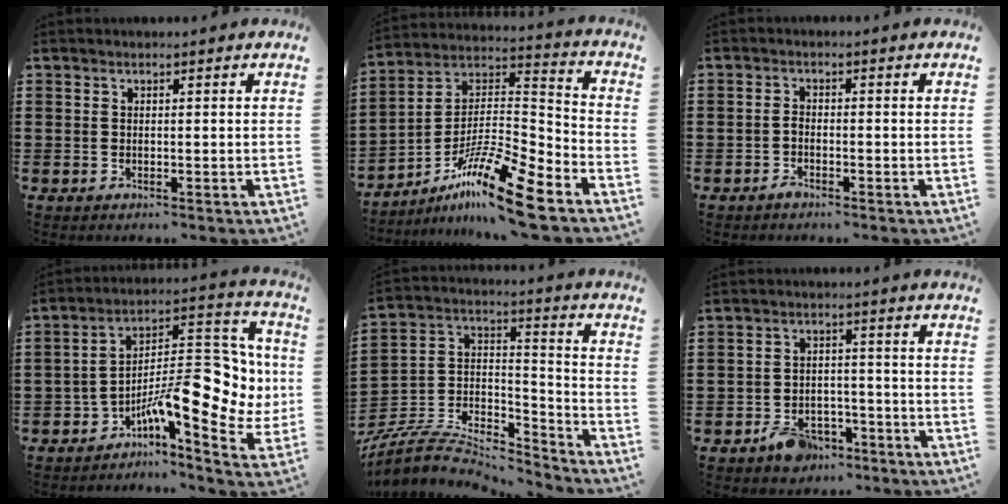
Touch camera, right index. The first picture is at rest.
{"total": 14.5, "force": [-10.5, 1.7, 9.9], "torque": [-0.183, 0.021, -0.196]}
{"total": 1.3, "force": [-0.8, 0.5, 0.8], "torque": [-0.018, 0.000, -0.017]}
{"total": 13.6, "force": [-3.5, 5.8, 11.9], "torque": [-0.163, -0.014, -0.058]}
{"total": 7.6, "force": [-6.6, 2.6, 2.8], "torque": [-0.063, 0.008, -0.133]}
{"total": 4.5, "force": [-3.5, 2.5, 1.5], "torque": [-0.034, 0.012, -0.066]}